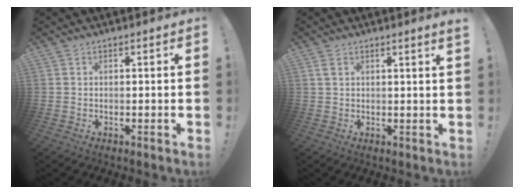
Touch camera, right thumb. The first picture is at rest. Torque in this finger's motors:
{"motor_torque": [-0.01, -0.04, 0.09, 0.09, 0.00]}